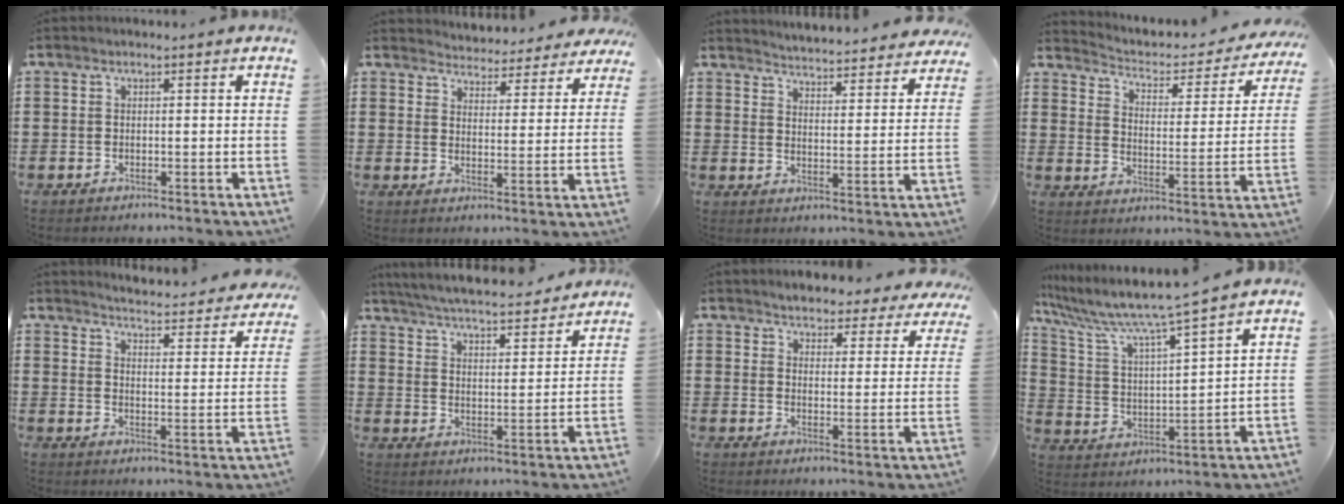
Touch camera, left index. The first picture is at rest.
{"total": 4.1, "force": [4.1, 0.2, -0.2], "torque": [-0.011, -0.033, 0.069]}
{"total": 4.1, "force": [4.0, -0.5, -0.1], "torque": [-0.020, -0.035, 0.067]}
{"total": 2.3, "force": [1.8, 1.0, 0.9], "torque": [-0.035, -0.023, 0.019]}
{"total": 3.9, "force": [3.8, -0.6, 0.5], "torque": [-0.022, -0.041, 0.058]}
{"total": 5.6, "force": [5.4, -0.2, 1.4], "torque": [-0.052, -0.040, 0.090]}
{"total": 3.8, "force": [3.8, 0.5, -0.1], "torque": [-0.021, -0.018, 0.065]}
{"total": 8.1, "force": [6.9, -0.1, 4.3], "torque": [-0.115, -0.047, 0.109]}